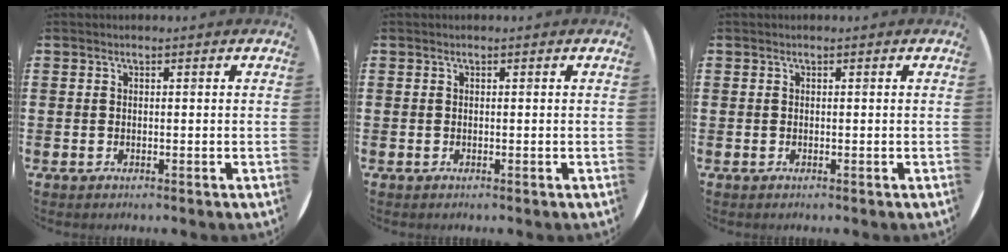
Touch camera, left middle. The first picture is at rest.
{"total": 0.0}
{"total": 0.0}